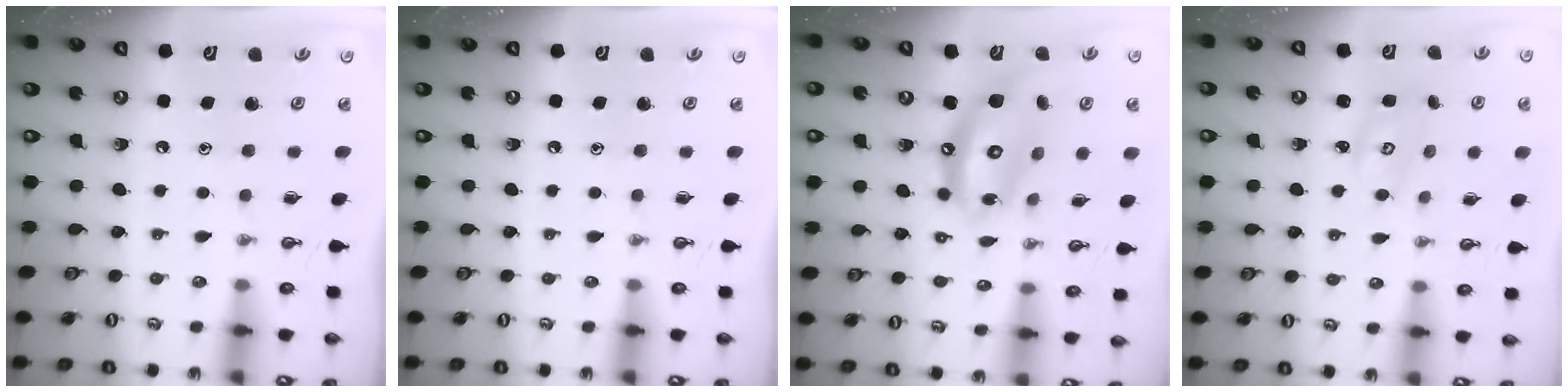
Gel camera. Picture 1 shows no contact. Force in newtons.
{"total": 0.0}
{"total": 13.9, "press": 13.8, "slide": 1.3}
{"total": 2.8, "press": 2.8, "slide": 0.3}